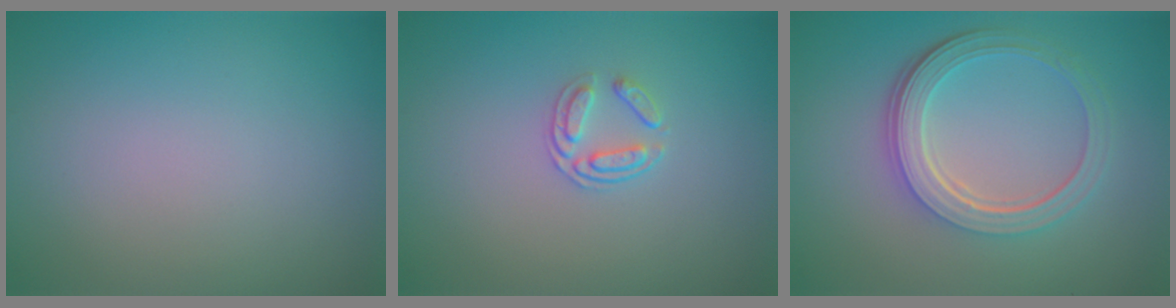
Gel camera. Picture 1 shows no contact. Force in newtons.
{"total": 1.7, "press": 1.3, "slide": 1.1}
{"total": 5.4, "press": 3.9, "slide": 3.7}